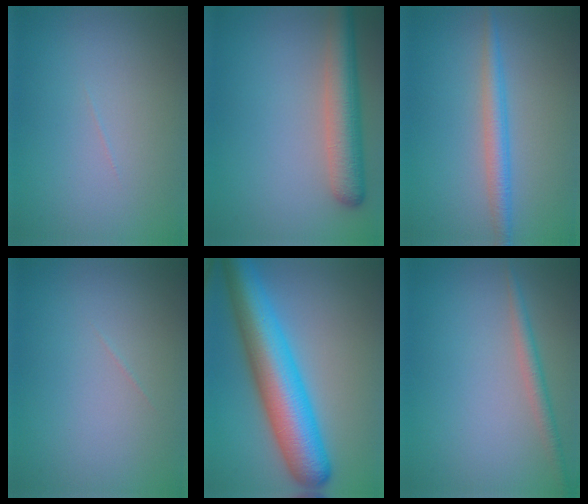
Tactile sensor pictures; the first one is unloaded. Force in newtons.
{"total": 5.1, "press": 5.1, "slide": 0.3}
{"total": 2.7, "press": 2.7, "slide": 0.1}
{"total": 0.0}
{"total": 10.3, "press": 10.2, "slide": 0.3}
{"total": 1.8, "press": 1.8, "slide": 0.1}